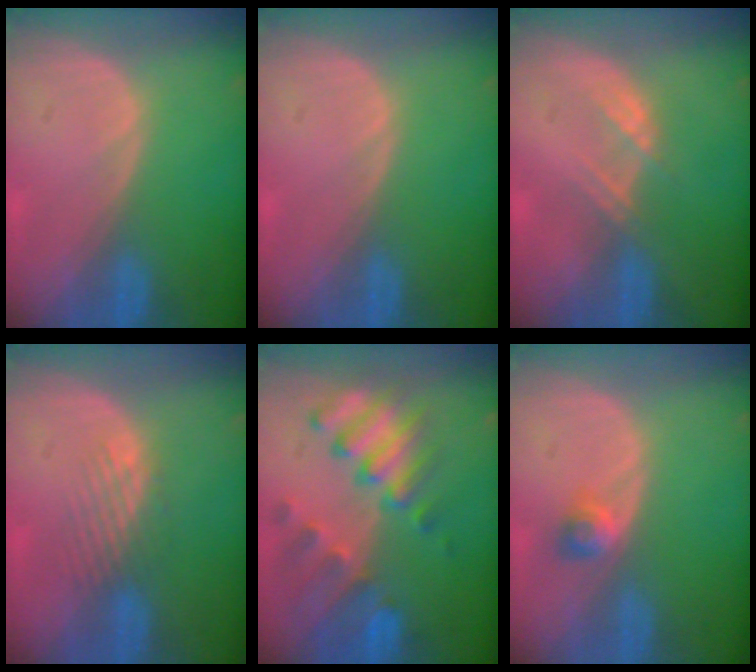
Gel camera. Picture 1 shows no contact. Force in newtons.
{"total": 0.0}
{"total": 2.3, "press": 2.3, "slide": 0.2}
{"total": 3.4, "press": 2.8, "slide": 1.9}
{"total": 10.2, "press": 8.9, "slide": 5.1}
{"total": 2.6, "press": 2.2, "slide": 1.4}